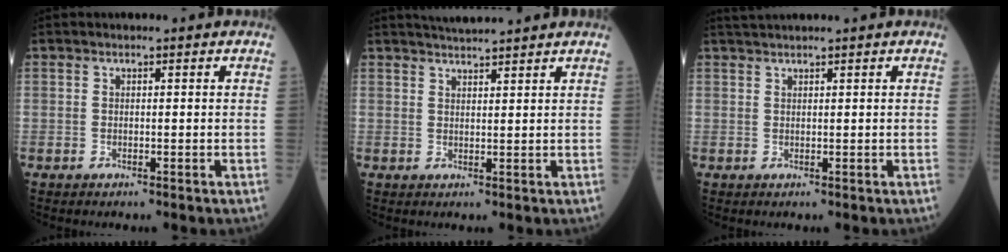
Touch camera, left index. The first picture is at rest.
{"total": 4.5, "force": [4.2, -0.5, 1.3], "torque": [-0.022, 0.022, 0.066]}
{"total": 2.7, "force": [2.4, -0.6, 0.9], "torque": [-0.011, 0.023, 0.050]}